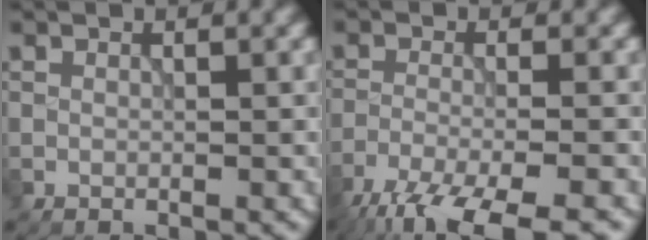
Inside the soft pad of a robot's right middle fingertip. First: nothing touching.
{"total": 9.0, "force": [-7.0, 1.8, 5.3], "torque": [-0.092, -0.030, -0.122]}